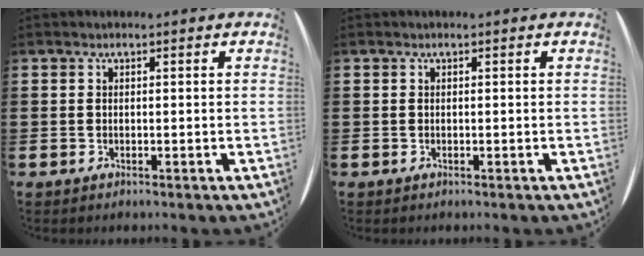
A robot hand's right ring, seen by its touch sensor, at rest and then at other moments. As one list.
[{"total": 0.0}]